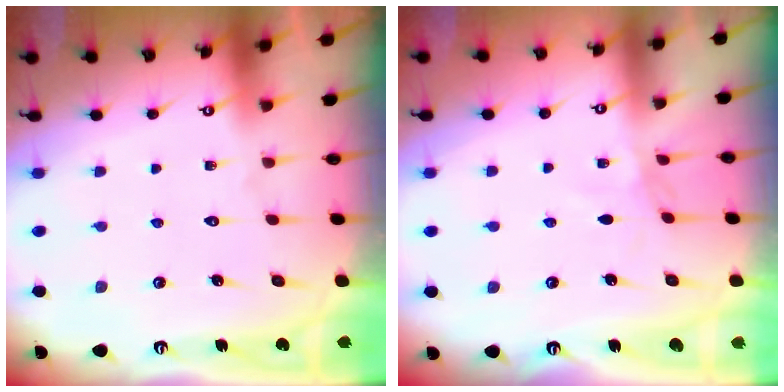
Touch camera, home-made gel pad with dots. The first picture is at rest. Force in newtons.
{"total": 1.4, "press": 1.3, "slide": 0.3}